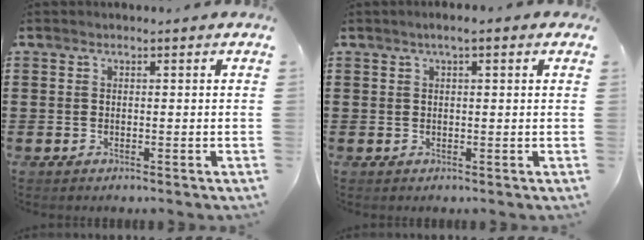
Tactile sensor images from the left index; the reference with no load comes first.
{"total": 1.9, "force": [0.8, 0.2, 1.7], "torque": [-0.035, 0.002, 0.013]}